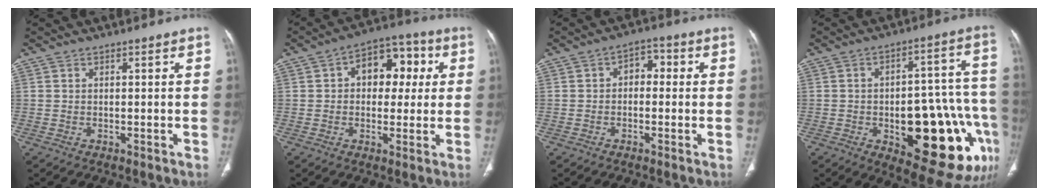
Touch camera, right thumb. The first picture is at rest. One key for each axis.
{"total": 11.6, "fx": 2.4, "fy": 7.7, "fz": 8.4, "tx": -0.071, "ty": 0.021, "tz": 0.027}
{"total": 4.4, "fx": 0.3, "fy": 3.0, "fz": 3.3, "tx": -0.025, "ty": 0.017, "tz": -0.008}
{"total": 27.3, "fx": -8.9, "fy": 10.9, "fz": 23.4, "tx": -0.260, "ty": 0.034, "tz": -0.098}